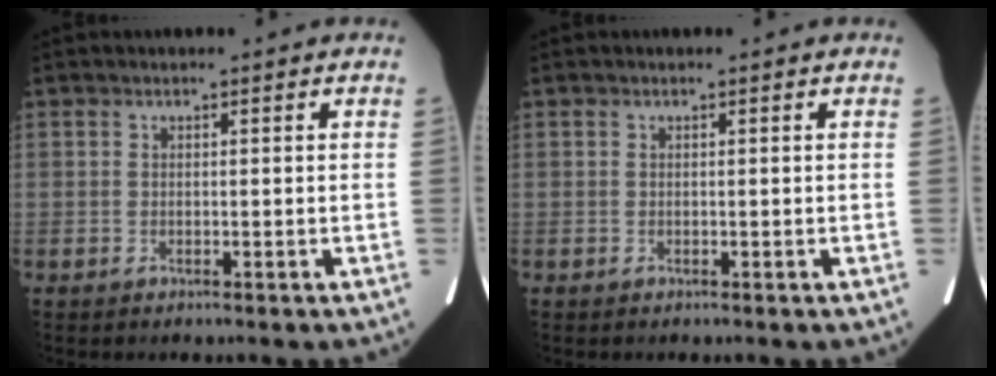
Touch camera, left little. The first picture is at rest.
{"total": 0.0}